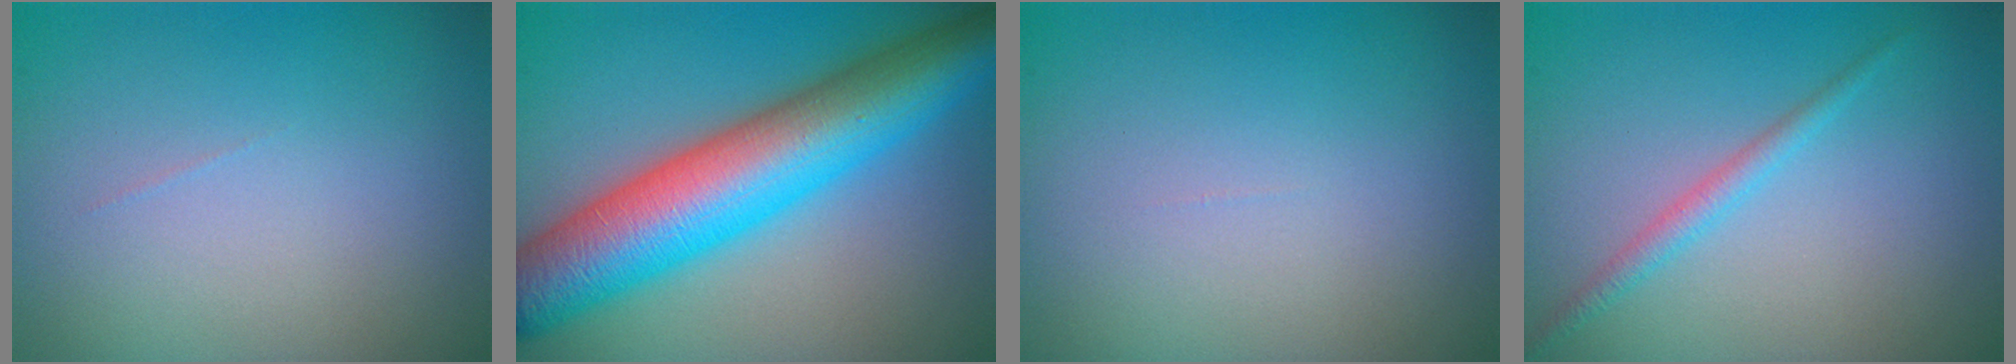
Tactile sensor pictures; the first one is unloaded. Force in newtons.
{"total": 11.3, "press": 11.3, "slide": 0.2}
{"total": 0.0}
{"total": 1.5, "press": 1.5, "slide": 0.1}